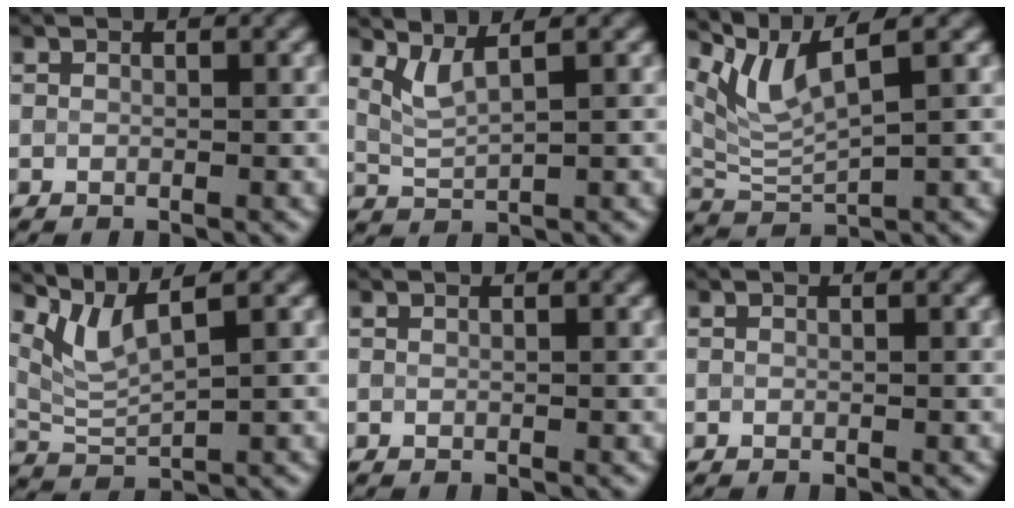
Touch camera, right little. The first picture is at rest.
{"total": 2.6, "force": [1.7, 0.5, 1.9], "torque": [-0.038, -0.004, 0.040]}
{"total": 5.3, "force": [3.3, 1.1, 4.0], "torque": [-0.092, 0.002, 0.074]}
{"total": 4.0, "force": [2.7, 0.7, 2.9], "torque": [-0.069, 0.002, 0.063]}
{"total": 0.0}
{"total": 0.0}